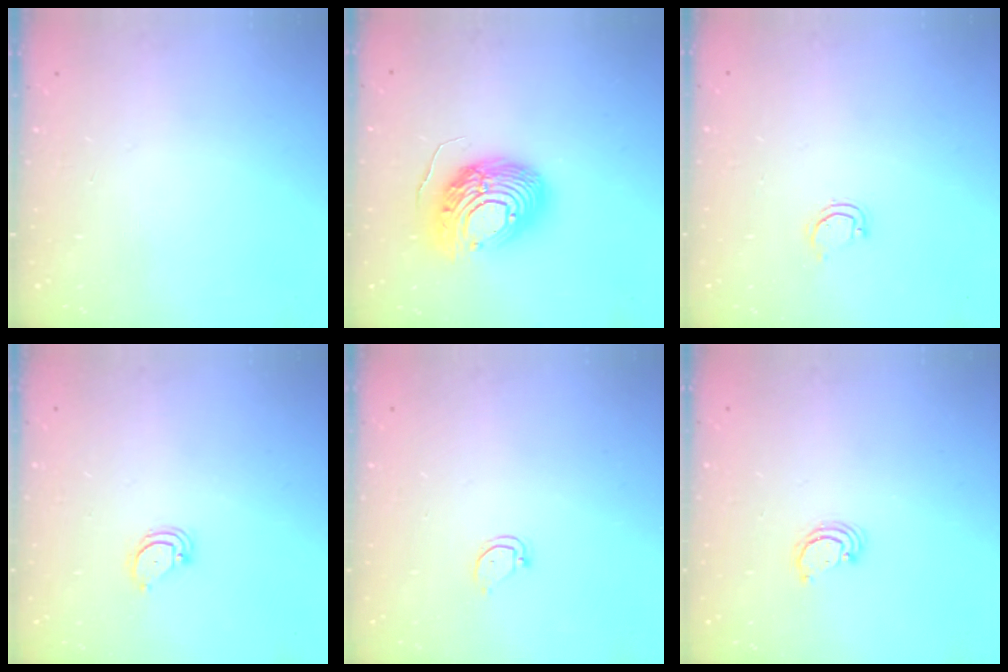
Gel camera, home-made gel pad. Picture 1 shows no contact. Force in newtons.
{"total": 17.3, "press": 17.2, "slide": 1.6}
{"total": 3.1, "press": 3.1, "slide": 0.2}
{"total": 3.9, "press": 3.9, "slide": 0.2}
{"total": 3.6, "press": 3.6, "slide": 0.2}
{"total": 2.6, "press": 2.6, "slide": 0.3}